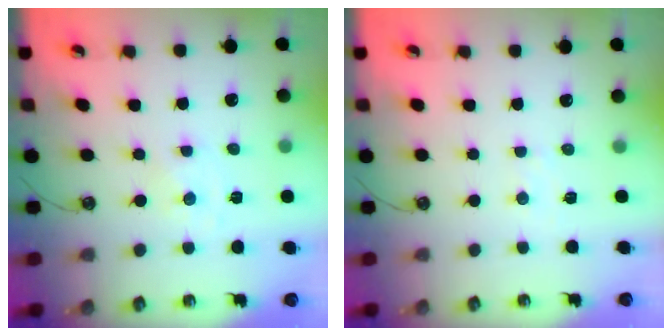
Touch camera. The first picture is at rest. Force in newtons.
{"total": 4.0, "press": 3.9, "slide": 0.5}